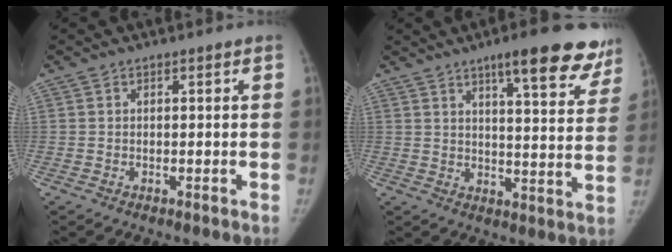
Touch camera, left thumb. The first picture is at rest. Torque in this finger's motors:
{"motor_torque": [0.80, -0.48, 1.11, -0.98, 0.23]}